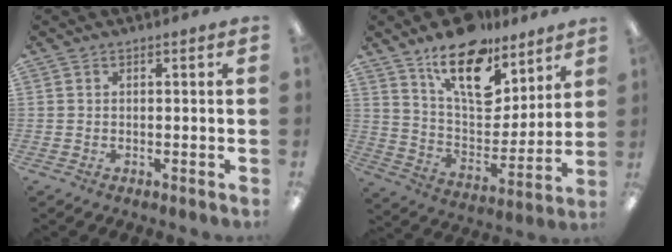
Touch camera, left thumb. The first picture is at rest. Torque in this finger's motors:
{"motor_torque": [1.21, 0.76, 1.42, -1.35, 0.11]}